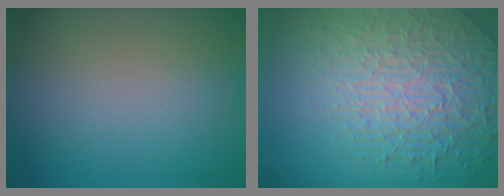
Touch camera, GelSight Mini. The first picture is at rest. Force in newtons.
{"total": 8.0, "press": 5.9, "slide": 5.3}